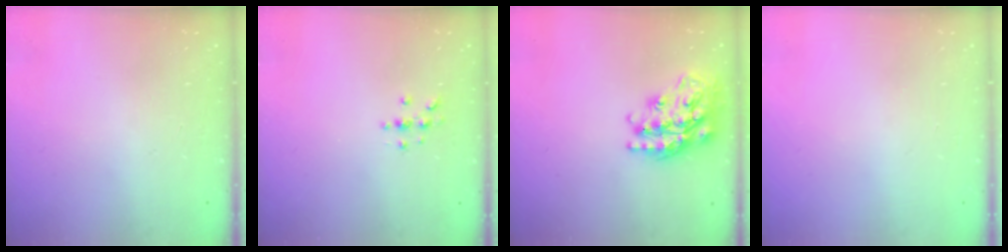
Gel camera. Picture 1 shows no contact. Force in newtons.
{"total": 3.0, "press": 3.0, "slide": 0.4}
{"total": 22.6, "press": 22.5, "slide": 1.7}
{"total": 0.0}